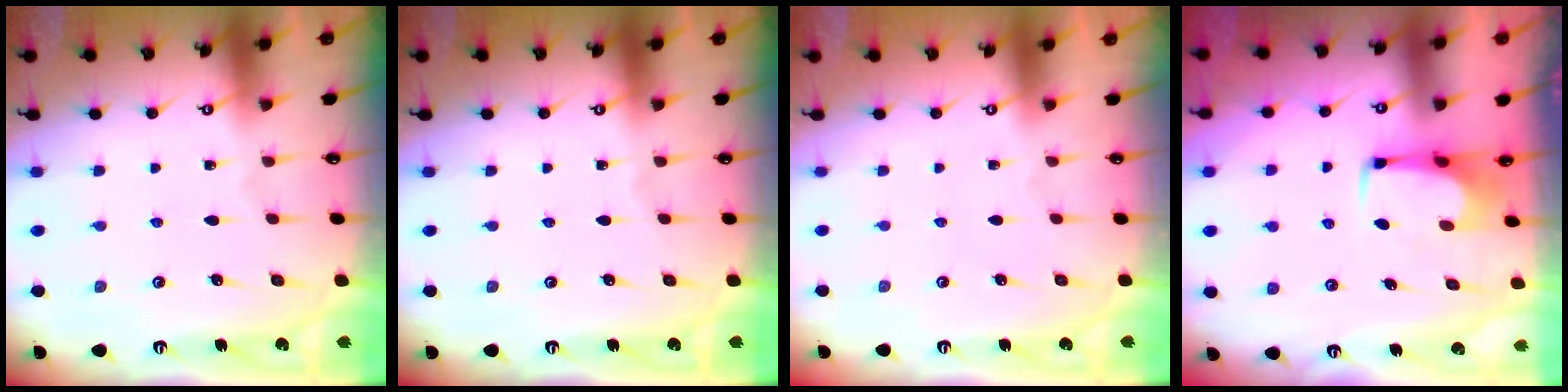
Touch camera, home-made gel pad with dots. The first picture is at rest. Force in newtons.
{"total": 0.0}
{"total": 1.5, "press": 1.4, "slide": 0.6}
{"total": 0.6, "press": 0.5, "slide": 0.3}